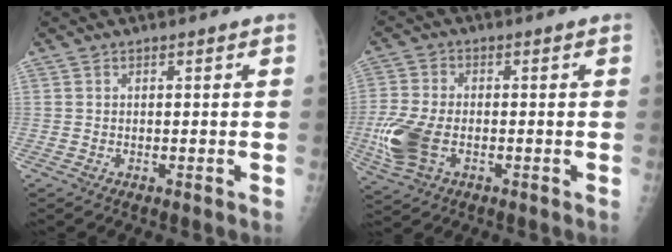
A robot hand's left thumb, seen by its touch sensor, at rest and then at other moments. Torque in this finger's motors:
{"motor_torque": [0.70, 0.75, 0.99, 0.44, 0.17]}